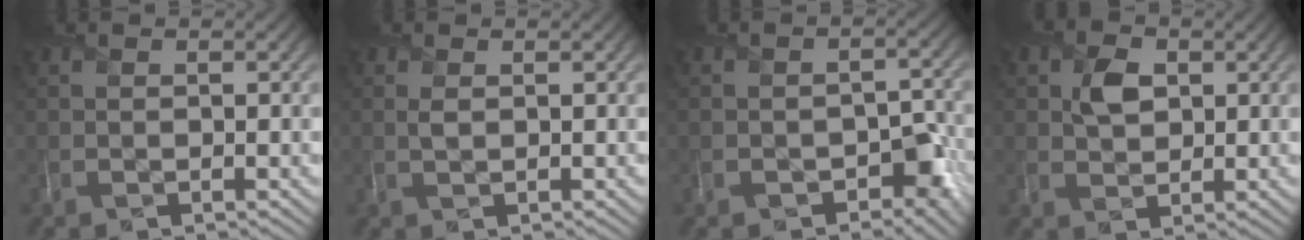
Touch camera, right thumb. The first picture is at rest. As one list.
[{"total": 1.0, "force": [0.3, 0.6, 0.8], "torque": [-0.022, -0.003, 0.004]}, {"total": 4.8, "force": [-2.2, 3.2, 2.7], "torque": [-0.030, -0.009, -0.037]}, {"total": 3.9, "force": [0.9, 2.8, 2.5], "torque": [-0.055, 0.003, 0.013]}]